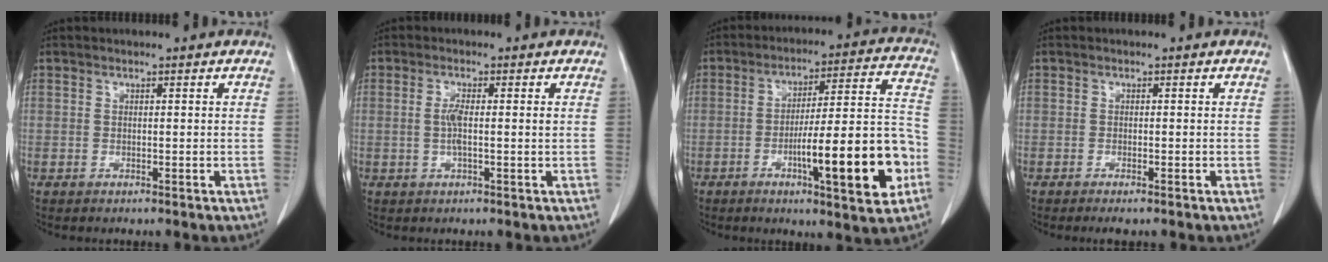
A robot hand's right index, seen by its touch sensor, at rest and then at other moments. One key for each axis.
{"total": 2.7, "fx": 0.0, "fy": 0.3, "fz": 2.7, "tx": -0.055, "ty": 0.001, "tz": 0.000}
{"total": 17.6, "fx": -6.1, "fy": 1.9, "fz": 16.4, "tx": -0.227, "ty": 0.011, "tz": -0.085}
{"total": 1.4, "fx": -1.1, "fy": 0.1, "fz": 0.9, "tx": -0.015, "ty": -0.004, "tz": -0.016}